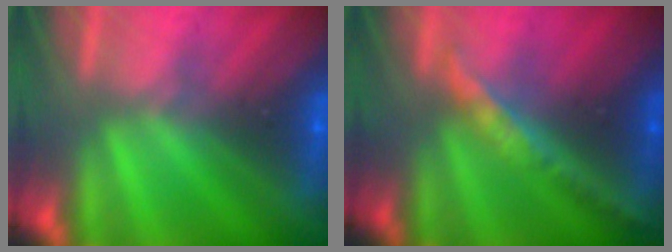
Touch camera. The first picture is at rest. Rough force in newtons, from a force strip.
{"total": 2.4}